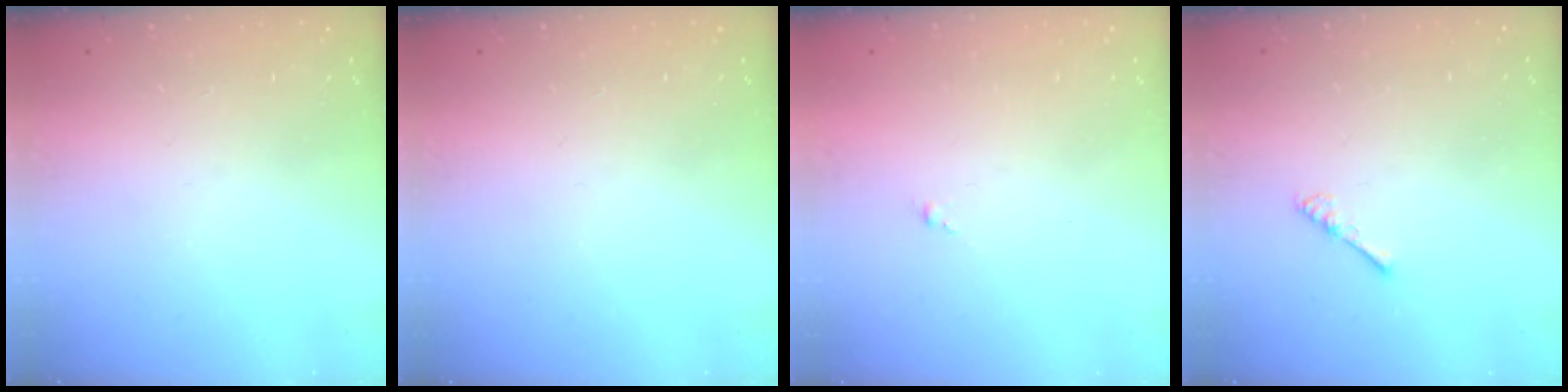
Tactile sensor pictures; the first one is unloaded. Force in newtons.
{"total": 0.0}
{"total": 0.5, "press": 0.4, "slide": 0.4}
{"total": 1.8, "press": 1.7, "slide": 0.4}